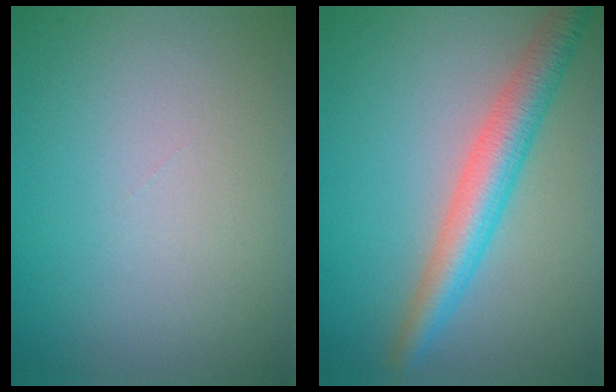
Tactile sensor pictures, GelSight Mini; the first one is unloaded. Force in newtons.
{"total": 4.6, "press": 4.6, "slide": 0.0}